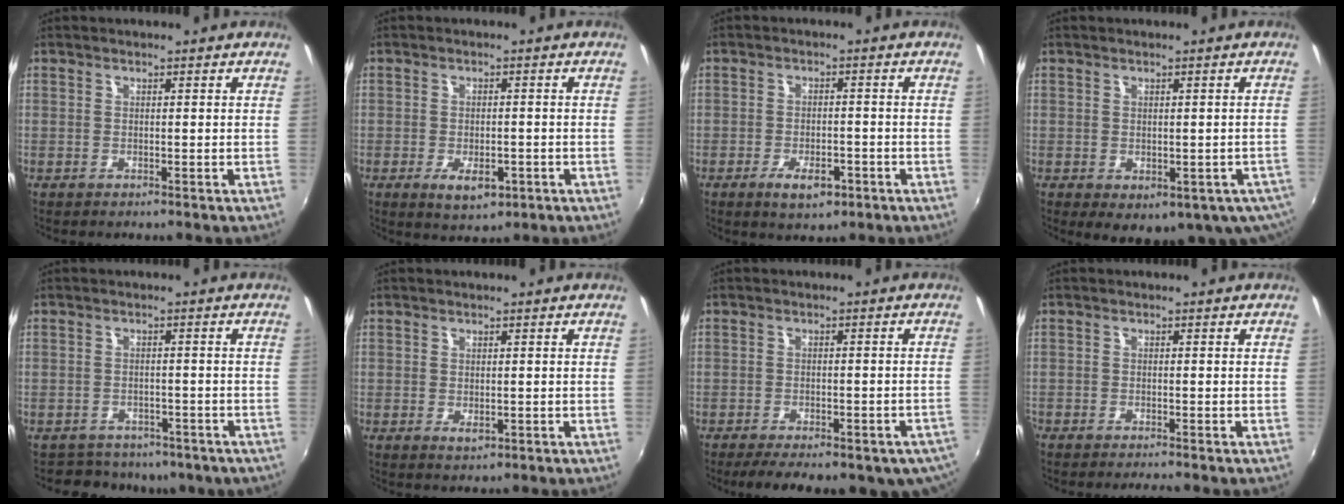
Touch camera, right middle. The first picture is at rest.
{"total": 5.7, "force": [-2.2, 2.9, 4.3], "torque": [-0.085, -0.013, -0.028]}
{"total": 5.7, "force": [-3.1, 2.5, 4.0], "torque": [-0.088, -0.005, -0.046]}
{"total": 9.7, "force": [-3.6, 5.7, 6.9], "torque": [-0.107, -0.030, -0.034]}
{"total": 9.2, "force": [-7.0, 5.2, 2.9], "torque": [-0.070, -0.006, -0.088]}
{"total": 1.6, "force": [-0.2, 1.0, 1.2], "torque": [-0.019, -0.003, -0.001]}
{"total": 14.7, "force": [-10.4, 5.4, 8.8], "torque": [-0.157, -0.040, -0.130]}
{"total": 2.0, "force": [-1.9, -0.1, 0.7], "torque": [-0.024, -0.012, -0.037]}